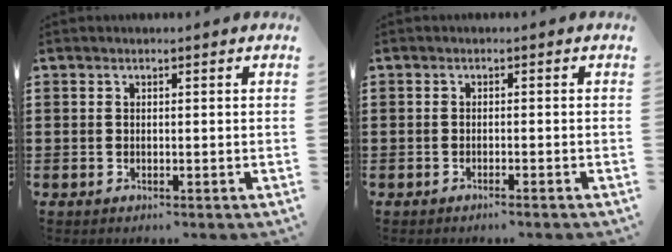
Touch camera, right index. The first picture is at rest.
{"total": 0.8, "force": [-0.6, -0.1, 0.4], "torque": [-0.008, -0.001, -0.013]}